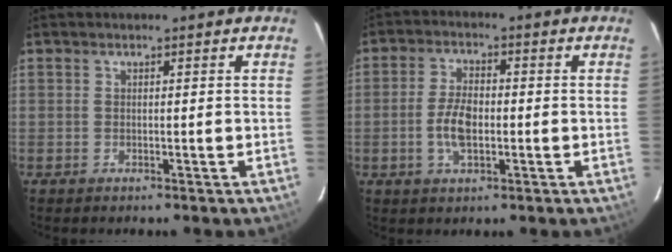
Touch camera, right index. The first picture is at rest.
{"total": 6.4, "force": [-1.3, 3.2, 5.4], "torque": [-0.110, 0.003, -0.022]}